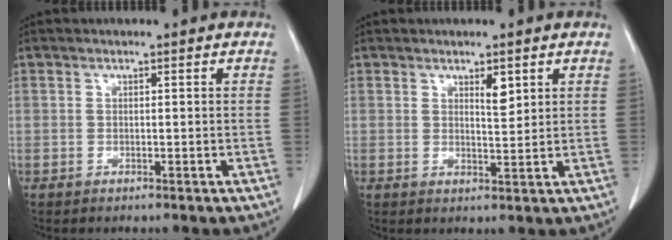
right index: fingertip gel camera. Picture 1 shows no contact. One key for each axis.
{"total": 2.6, "fx": 1.4, "fy": 0.7, "fz": 2.1, "tx": -0.038, "ty": -0.006, "tz": 0.026}